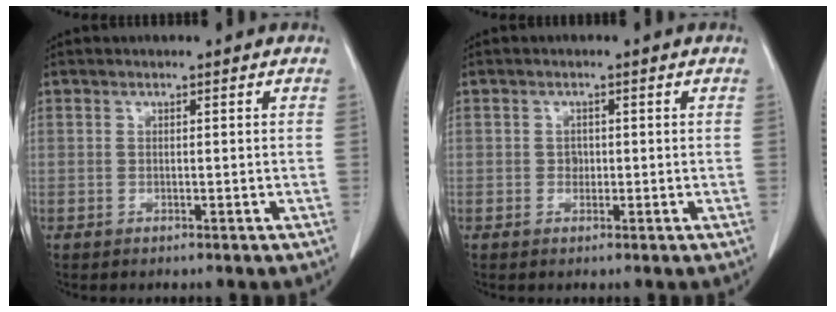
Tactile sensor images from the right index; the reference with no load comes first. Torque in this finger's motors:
{"motor_torque": [0.05, -0.04, 0.00, 0.00]}